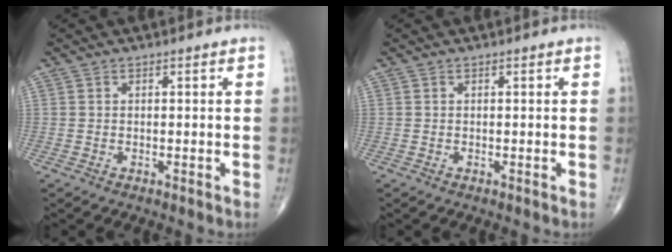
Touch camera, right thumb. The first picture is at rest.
{"total": 0.0}